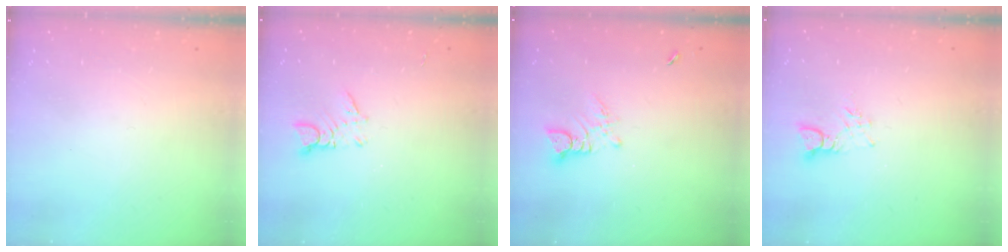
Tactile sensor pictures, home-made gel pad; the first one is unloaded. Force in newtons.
{"total": 2.7, "press": 2.7, "slide": 0.3}
{"total": 3.2, "press": 3.2, "slide": 0.3}
{"total": 3.5, "press": 3.5, "slide": 0.1}